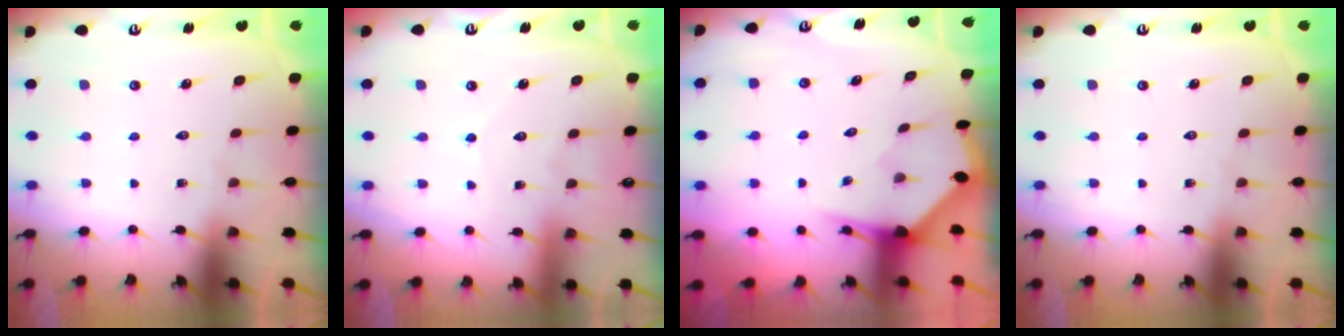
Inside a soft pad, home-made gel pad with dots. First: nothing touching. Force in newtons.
{"total": 3.4, "press": 3.4, "slide": 0.3}
{"total": 3.3, "press": 3.3, "slide": 0.3}
{"total": 0.0}